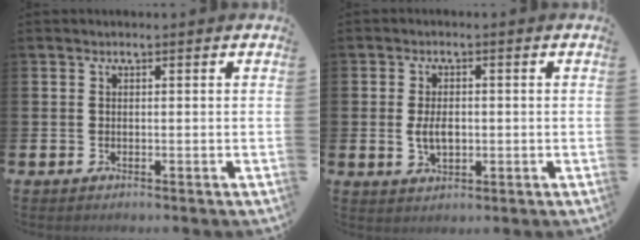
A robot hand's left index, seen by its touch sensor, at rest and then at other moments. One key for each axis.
{"total": 3.4, "fx": 0.0, "fy": 2.1, "fz": 2.7, "tx": -0.042, "ty": 0.003, "tz": -0.004}